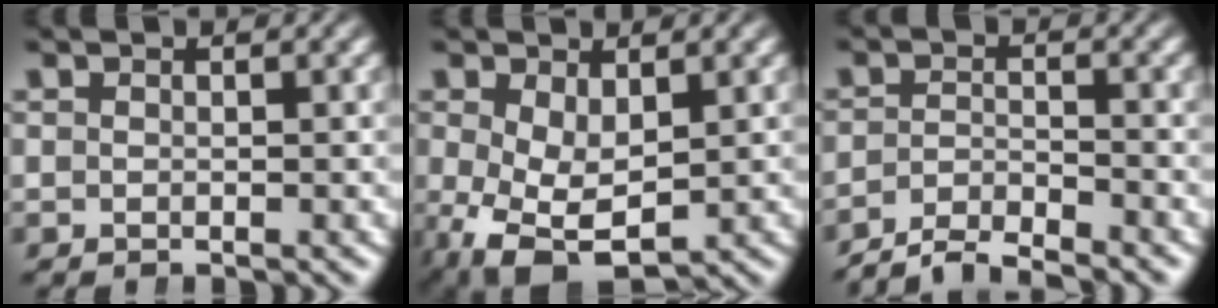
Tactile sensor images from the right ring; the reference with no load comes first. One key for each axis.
{"total": 6.8, "fx": -2.8, "fy": 4.4, "fz": 4.5, "tx": -0.098, "ty": -0.059, "tz": -0.018}
{"total": 5.3, "fx": -4.9, "fy": 1.3, "fz": 1.6, "tx": -0.019, "ty": -0.019, "tz": -0.077}